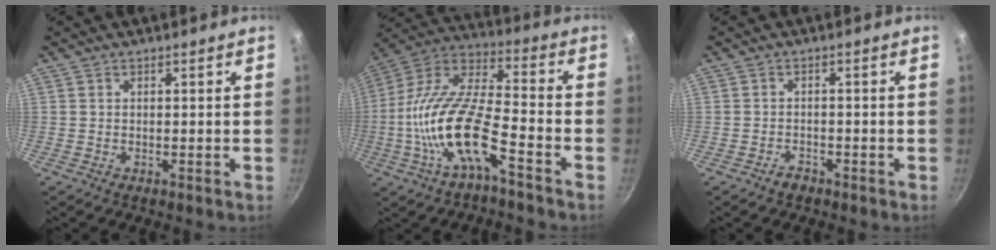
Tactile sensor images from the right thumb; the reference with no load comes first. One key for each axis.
{"total": 17.5, "fx": -6.9, "fy": 6.0, "fz": 15.0, "tx": -0.287, "ty": 0.052, "tz": -0.147}
{"total": 1.9, "fx": -1.4, "fy": 1.0, "fz": 0.6, "tx": -0.004, "ty": 0.019, "tz": -0.022}